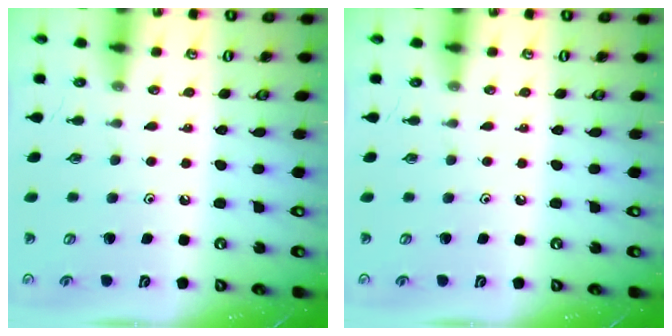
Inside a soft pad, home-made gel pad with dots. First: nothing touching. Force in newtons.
{"total": 0.0}